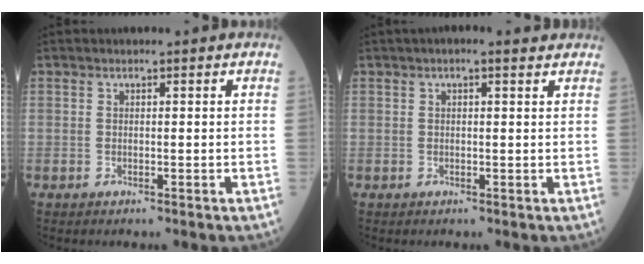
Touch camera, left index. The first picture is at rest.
{"total": 3.0, "force": [2.1, 0.8, 2.0], "torque": [-0.033, 0.020, 0.029]}